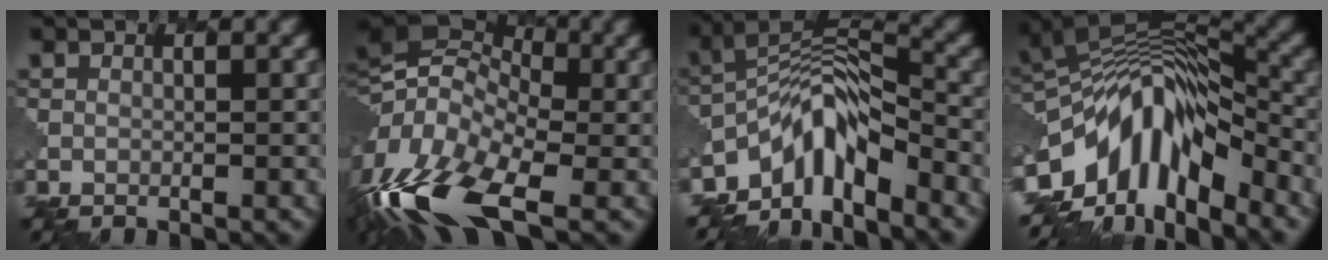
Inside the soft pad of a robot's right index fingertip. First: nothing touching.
{"total": 15.6, "force": [-3.5, 8.3, 12.7], "torque": [-0.273, -0.002, -0.074]}
{"total": 7.2, "force": [-5.0, 2.7, 4.5], "torque": [-0.059, 0.003, -0.100]}
{"total": 11.9, "force": [-5.7, 5.8, 8.7], "torque": [-0.144, 0.012, -0.102]}